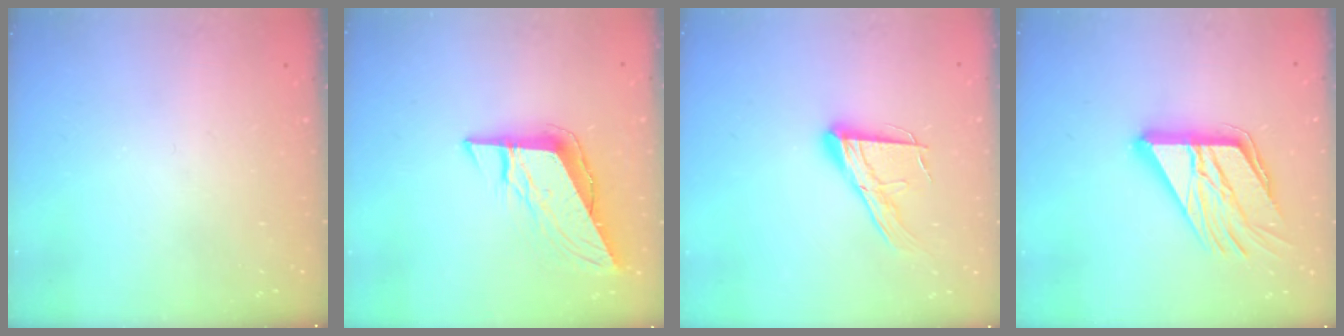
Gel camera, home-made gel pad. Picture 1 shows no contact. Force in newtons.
{"total": 10.5, "press": 10.5, "slide": 0.9}
{"total": 13.0, "press": 13.0, "slide": 1.0}
{"total": 17.7, "press": 17.6, "slide": 1.9}